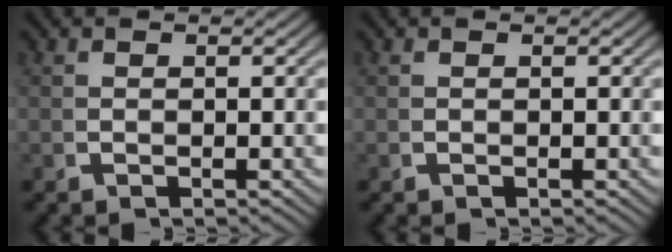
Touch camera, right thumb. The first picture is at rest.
{"total": 0.0}